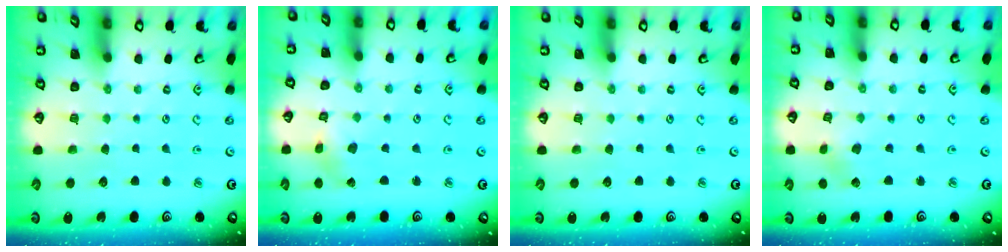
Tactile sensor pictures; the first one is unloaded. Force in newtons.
{"total": 1.5, "press": 1.5, "slide": 0.3}
{"total": 0.0}
{"total": 2.7, "press": 2.6, "slide": 0.4}